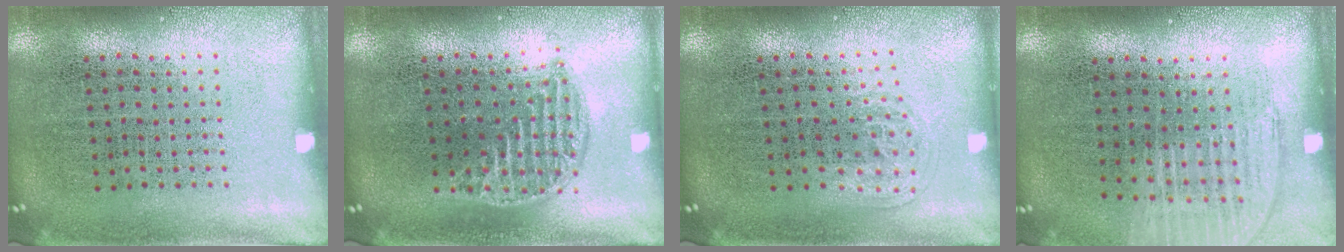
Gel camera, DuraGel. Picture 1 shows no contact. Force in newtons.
{"total": 1.3, "press": 1.1, "slide": 0.6}
{"total": 1.0, "press": 0.6, "slide": 0.8}
{"total": 1.2, "press": 1.1, "slide": 0.4}